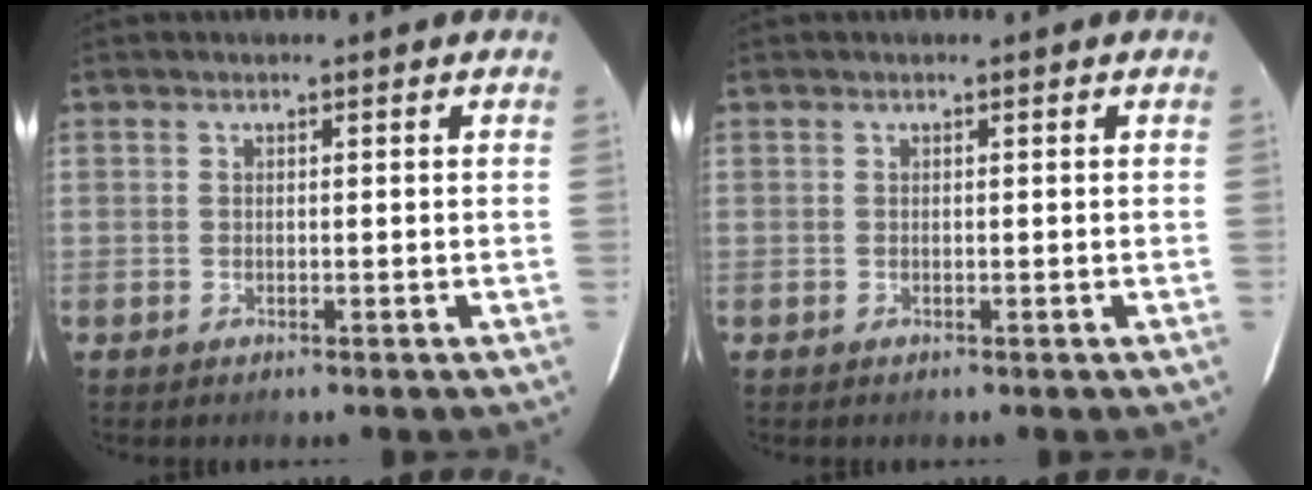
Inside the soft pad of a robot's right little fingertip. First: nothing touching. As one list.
[{"total": 0.0}]